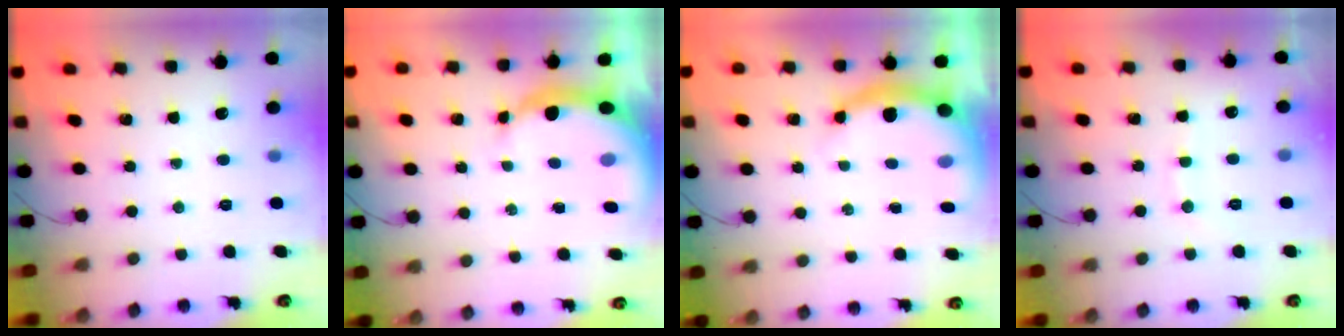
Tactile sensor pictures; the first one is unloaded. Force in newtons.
{"total": 8.6, "press": 8.5, "slide": 1.8}
{"total": 8.2, "press": 8.2, "slide": 0.9}
{"total": 7.0, "press": 6.9, "slide": 1.4}